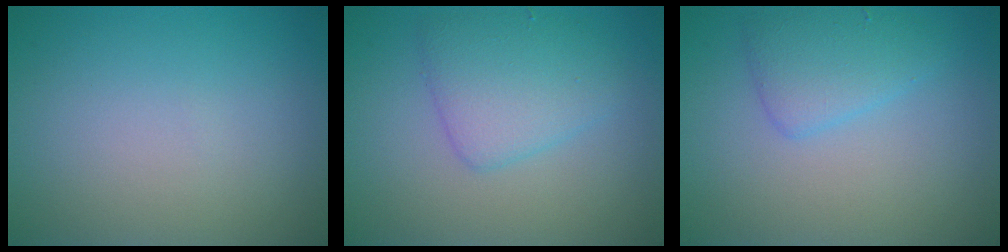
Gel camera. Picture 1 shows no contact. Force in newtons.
{"total": 3.8, "press": 3.8, "slide": 0.2}
{"total": 2.8, "press": 2.8, "slide": 0.3}